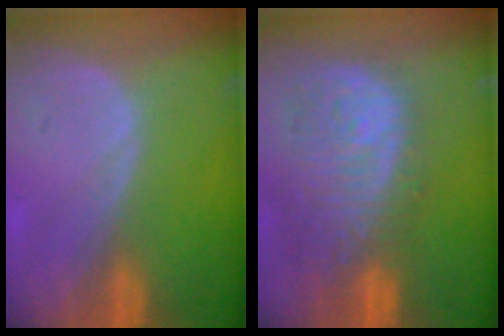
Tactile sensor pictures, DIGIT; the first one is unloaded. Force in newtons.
{"total": 12.7, "press": 11.0, "slide": 6.3}